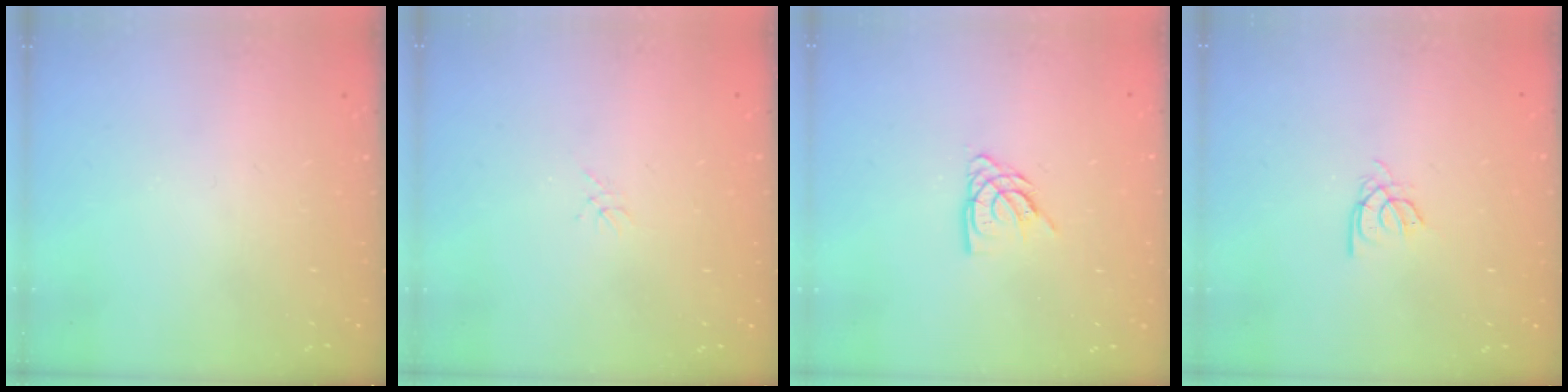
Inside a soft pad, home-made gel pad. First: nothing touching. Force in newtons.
{"total": 0.0}
{"total": 7.1, "press": 7.0, "slide": 0.6}
{"total": 2.4, "press": 2.4, "slide": 0.4}